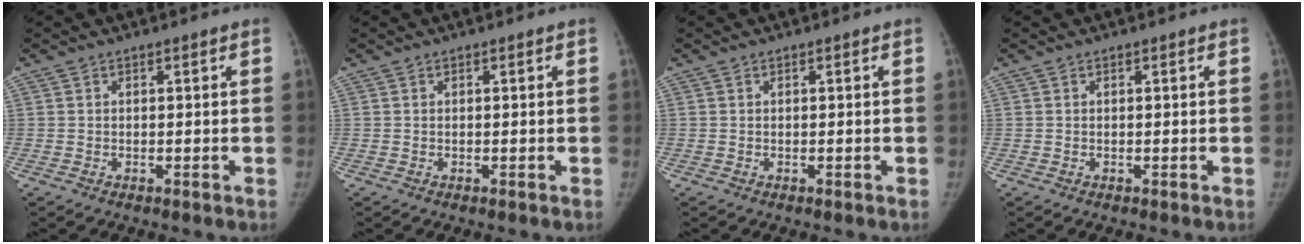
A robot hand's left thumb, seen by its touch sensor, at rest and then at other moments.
{"total": 0.0}
{"total": 0.0}
{"total": 0.0}